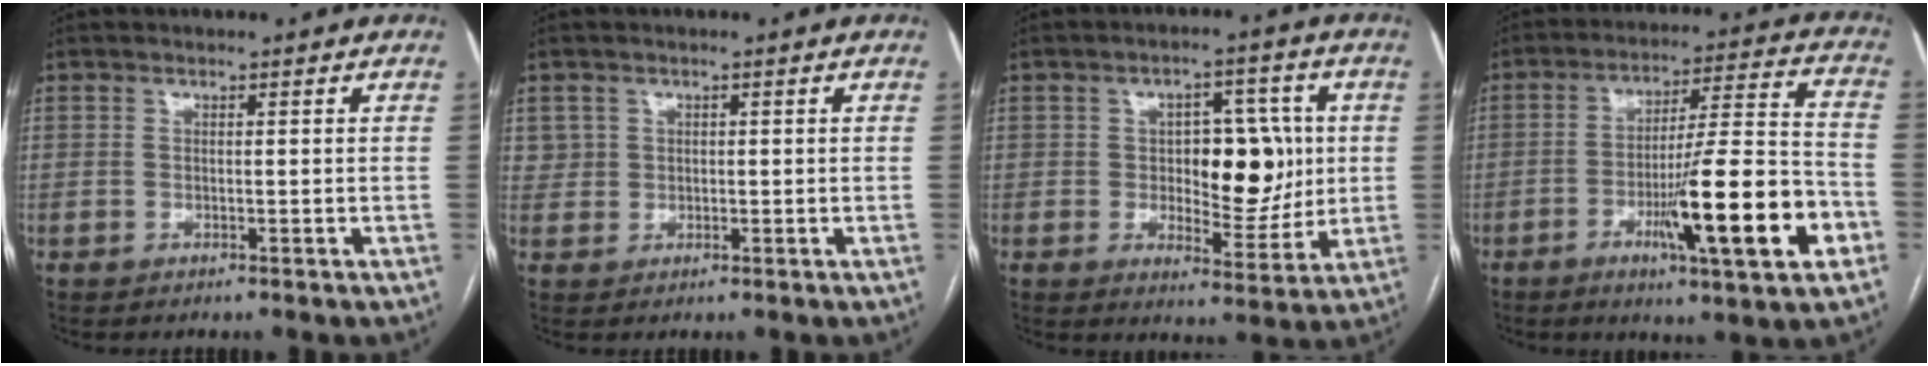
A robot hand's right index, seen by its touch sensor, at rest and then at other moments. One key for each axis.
{"total": 2.3, "fx": 0.9, "fy": 2.1, "fz": -0.1, "tx": 0.018, "ty": 0.006, "tz": 0.011}
{"total": 11.0, "fx": 0.8, "fy": 5.2, "fz": 9.6, "tx": -0.130, "ty": 0.015, "tz": 0.022}
{"total": 18.1, "fx": -6.7, "fy": 1.2, "fz": 16.8, "tx": -0.256, "ty": -0.005, "tz": -0.099}